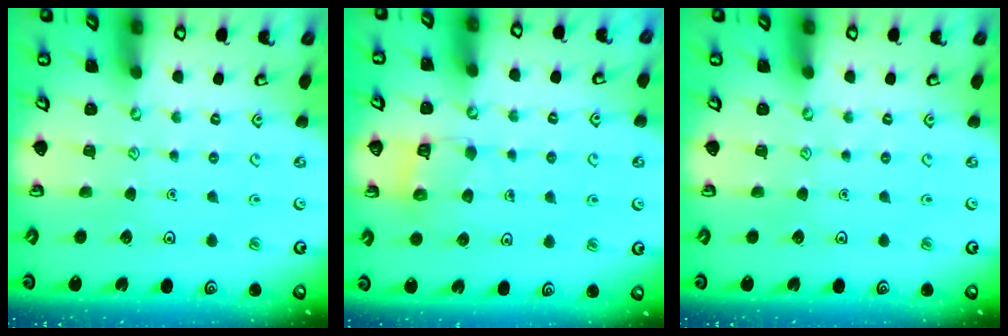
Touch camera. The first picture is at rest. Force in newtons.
{"total": 6.3, "press": 6.3, "slide": 0.5}
{"total": 0.0}